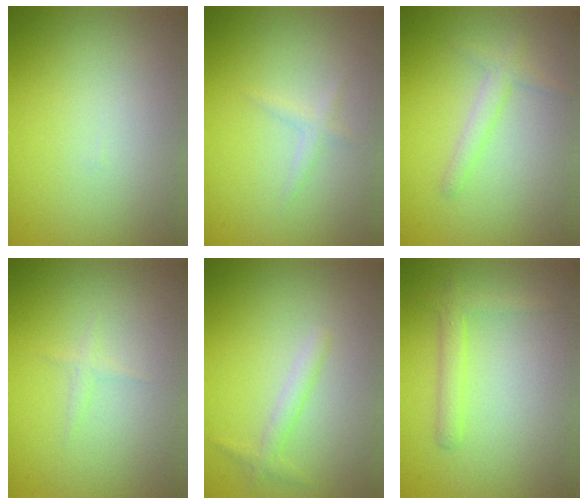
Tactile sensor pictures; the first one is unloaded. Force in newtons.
{"total": 1.0, "press": 1.0, "slide": 0.1}
{"total": 1.8, "press": 1.8, "slide": 0.1}
{"total": 0.7, "press": 0.7, "slide": 0.1}
{"total": 1.4, "press": 1.4, "slide": 0.1}
{"total": 1.9, "press": 1.9, "slide": 0.1}